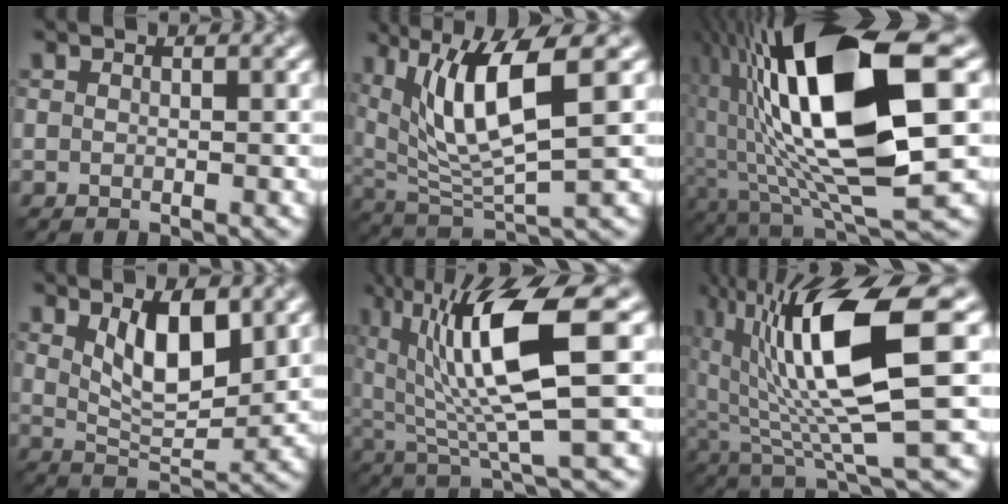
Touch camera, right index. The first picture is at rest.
{"total": 8.4, "force": [3.2, 2.3, 7.4], "torque": [-0.147, -0.007, 0.063]}
{"total": 16.1, "force": [2.2, 5.2, 15.1], "torque": [-0.267, -0.004, 0.038]}
{"total": 5.8, "force": [2.1, 2.4, 4.9], "torque": [-0.089, -0.005, 0.039]}
{"total": 10.8, "force": [2.6, 2.4, 10.2], "torque": [-0.171, -0.001, 0.054]}
{"total": 12.2, "force": [2.5, 3.2, 11.5], "torque": [-0.212, -0.014, 0.058]}